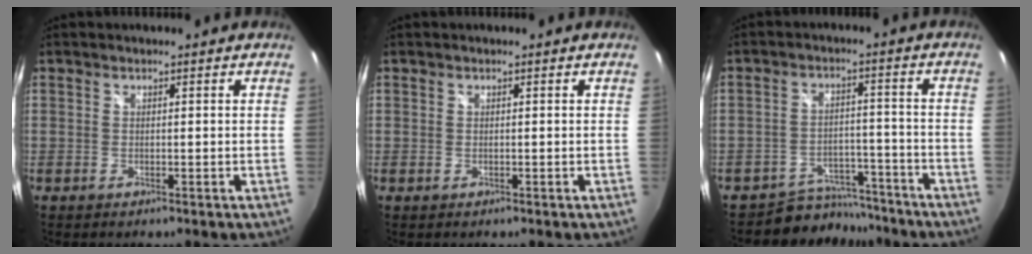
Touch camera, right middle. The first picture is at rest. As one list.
[{"total": 0.0}, {"total": 8.4, "force": [-7.6, 3.5, 0.0], "torque": [-0.011, 0.022, -0.111]}]